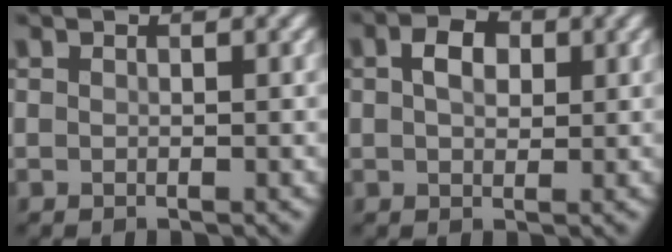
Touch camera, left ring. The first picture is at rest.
{"total": 3.1, "force": [0.8, 2.1, 2.1], "torque": [-0.043, 0.006, 0.011]}